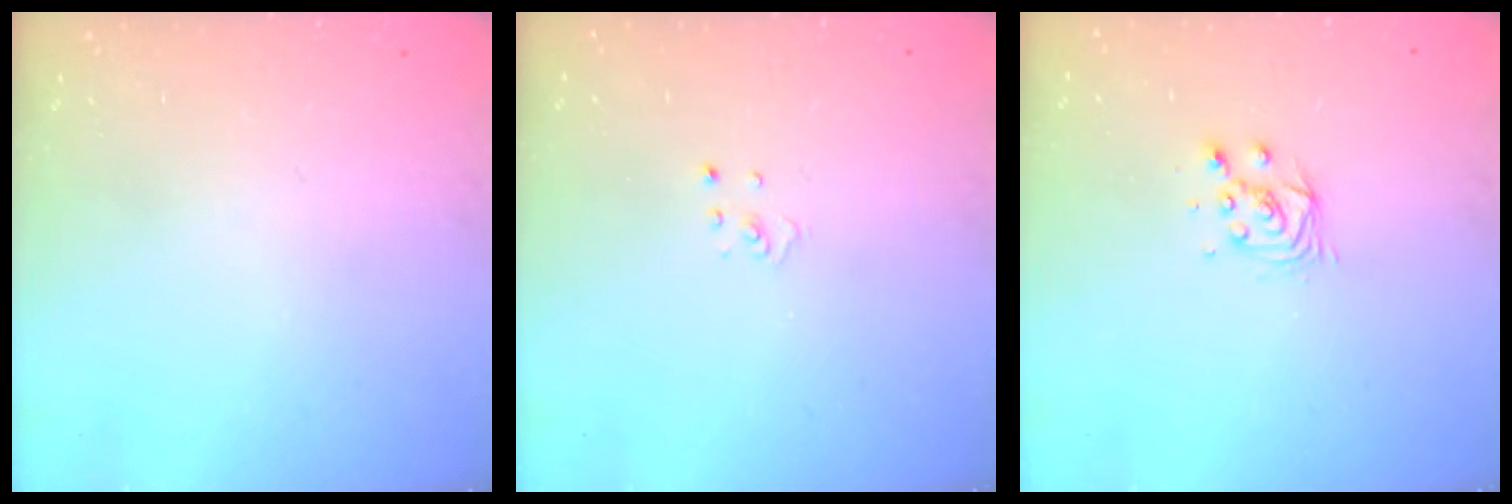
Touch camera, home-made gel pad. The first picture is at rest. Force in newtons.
{"total": 1.1, "press": 1.1, "slide": 0.1}
{"total": 5.5, "press": 5.5, "slide": 0.5}